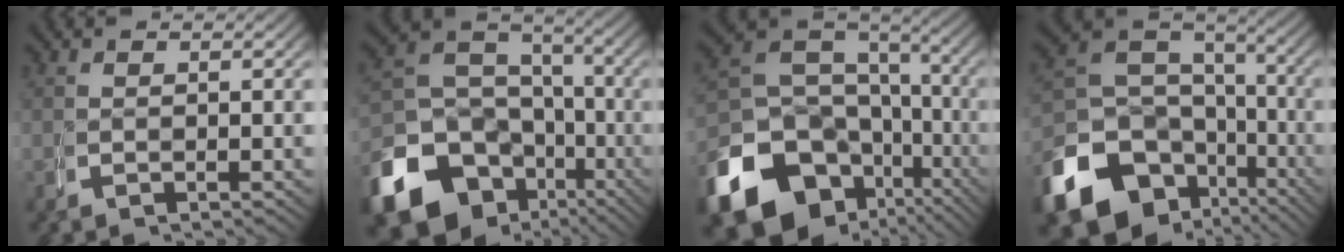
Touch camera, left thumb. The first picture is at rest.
{"total": 13.7, "force": [-4.7, 10.5, 7.5], "torque": [-0.139, -0.056, -0.052]}
{"total": 13.5, "force": [-3.7, 9.9, 8.4], "torque": [-0.156, -0.049, -0.035]}
{"total": 12.3, "force": [-3.3, 9.1, 7.5], "torque": [-0.147, -0.043, -0.032]}